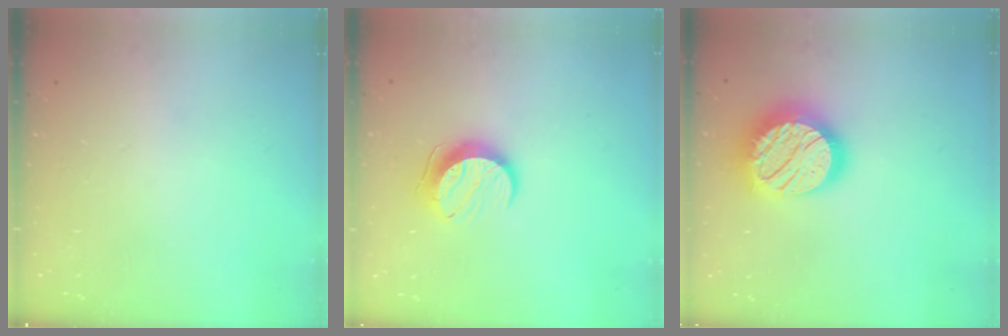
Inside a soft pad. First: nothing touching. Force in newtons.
{"total": 9.8, "press": 9.8, "slide": 0.2}
{"total": 20.5, "press": 20.5, "slide": 1.2}